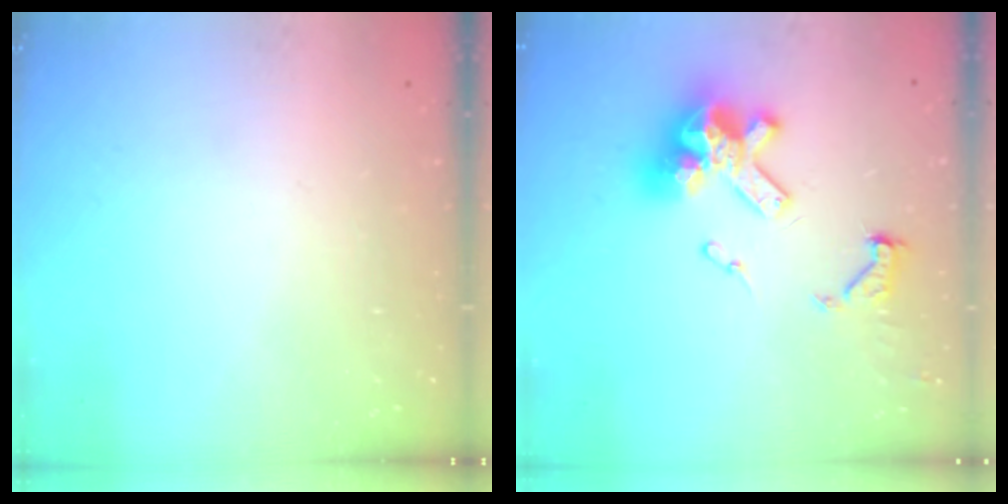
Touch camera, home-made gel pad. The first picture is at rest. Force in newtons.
{"total": 13.6, "press": 13.6, "slide": 0.6}